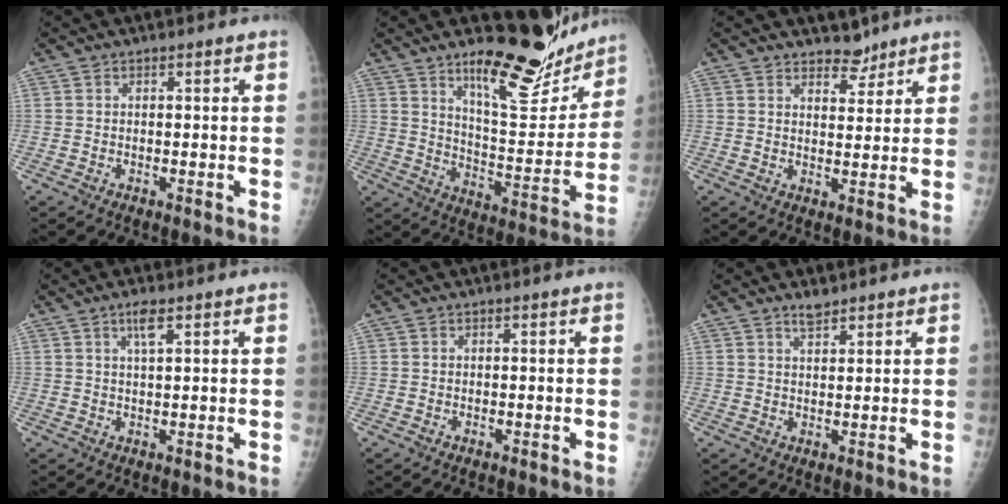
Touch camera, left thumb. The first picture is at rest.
{"total": 17.5, "force": [13.8, 5.4, 9.3], "torque": [-0.082, -0.111, 0.215]}
{"total": 4.1, "force": [3.5, 1.8, 0.9], "torque": [0.008, -0.027, 0.054]}
{"total": 2.8, "force": [1.5, 0.5, 2.3], "torque": [-0.047, -0.006, 0.028]}
{"total": 0.0}
{"total": 2.5, "force": [2.2, 0.8, 1.0], "torque": [-0.011, -0.015, 0.038]}